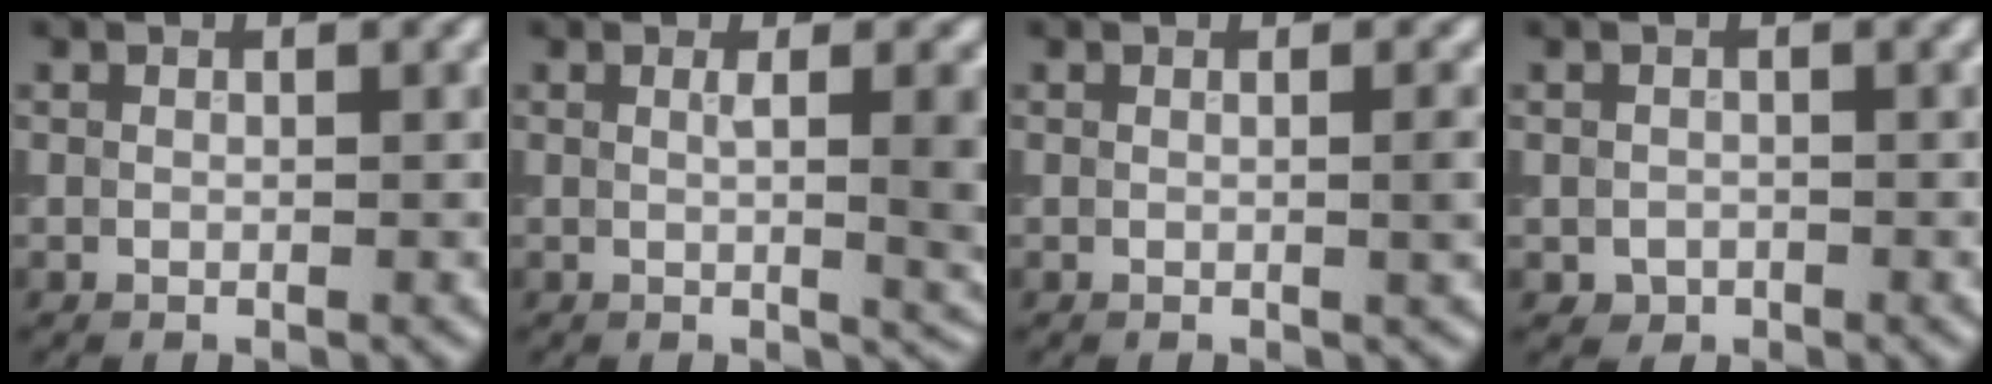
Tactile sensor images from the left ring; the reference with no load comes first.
{"total": 4.7, "force": [0.4, 1.5, 4.4], "torque": [-0.046, -0.001, 0.007]}
{"total": 1.5, "force": [0.0, 0.4, 1.5], "torque": [-0.014, 0.002, -0.004]}
{"total": 0.9, "force": [-0.4, 0.8, 0.2], "torque": [0.002, -0.003, -0.008]}